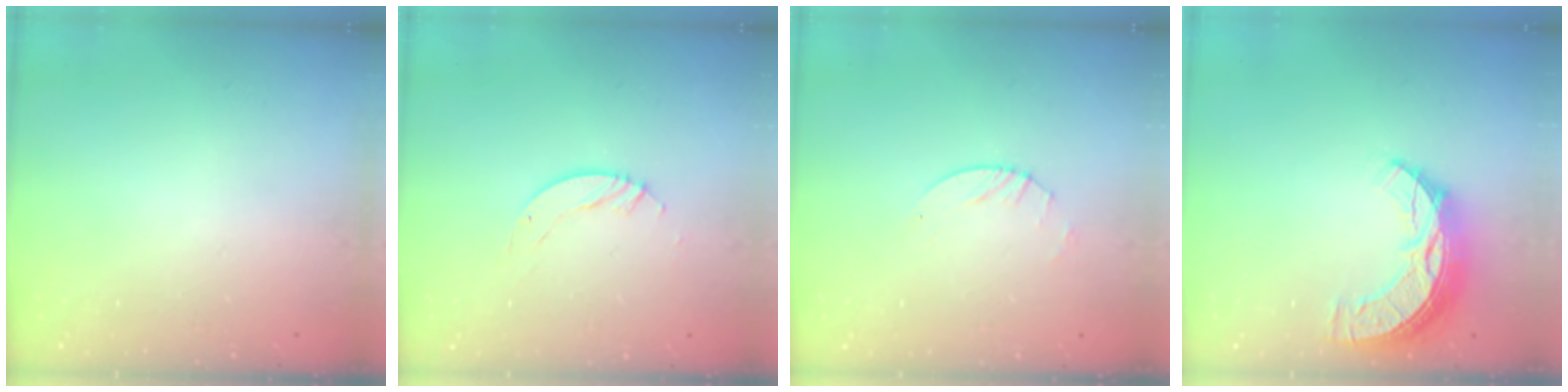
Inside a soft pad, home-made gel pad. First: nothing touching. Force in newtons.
{"total": 4.0, "press": 4.0, "slide": 0.3}
{"total": 2.6, "press": 2.5, "slide": 0.4}
{"total": 10.4, "press": 10.3, "slide": 0.9}